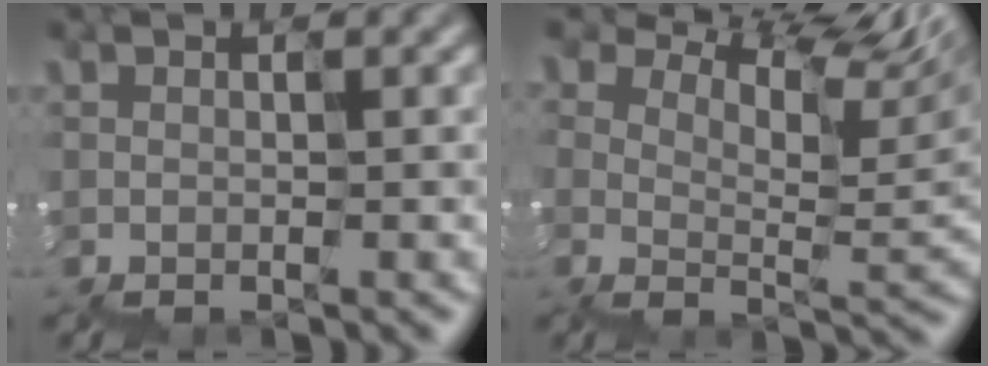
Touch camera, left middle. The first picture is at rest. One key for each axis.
{"total": 9.9, "fx": 7.4, "fy": 3.4, "fz": 5.7, "tx": -0.112, "ty": 0.011, "tz": 0.134}